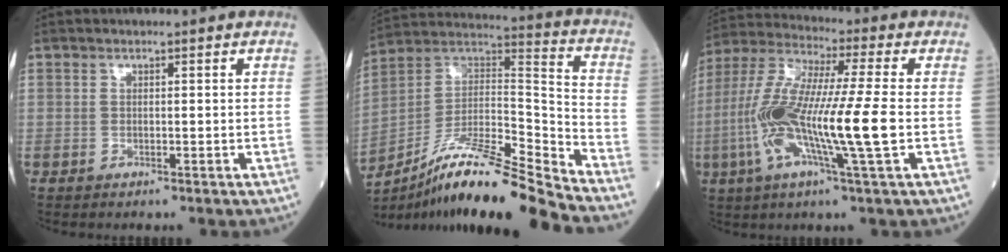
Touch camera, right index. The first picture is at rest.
{"total": 19.8, "force": [-15.8, 0.1, 11.9], "torque": [-0.230, 0.010, -0.285]}
{"total": 16.6, "force": [-3.0, 0.2, 16.3], "torque": [-0.334, -0.009, -0.069]}